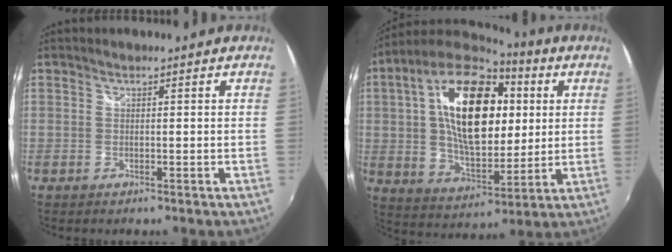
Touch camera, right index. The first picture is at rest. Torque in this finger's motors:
{"motor_torque": [1.24, -0.29, 1.05, 0.21]}